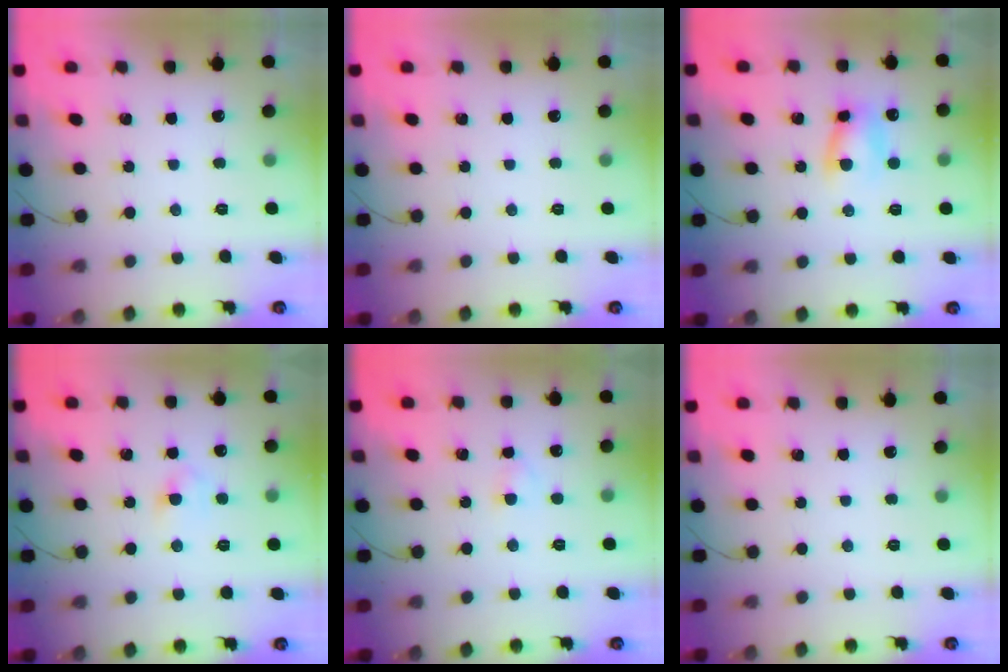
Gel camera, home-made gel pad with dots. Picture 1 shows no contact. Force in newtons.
{"total": 0.0}
{"total": 7.0, "press": 7.0, "slide": 0.9}
{"total": 3.2, "press": 3.0, "slide": 1.0}
{"total": 2.0, "press": 1.7, "slide": 1.0}
{"total": 0.0}